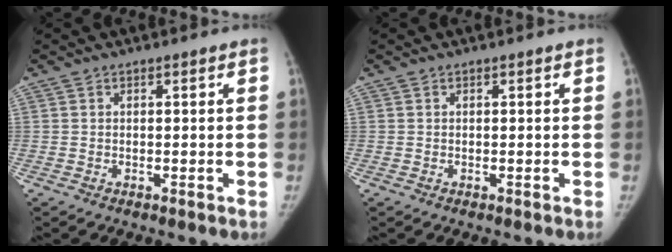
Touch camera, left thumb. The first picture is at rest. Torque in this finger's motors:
{"motor_torque": [0.00, 0.00, 0.26, -0.26, 0.01]}